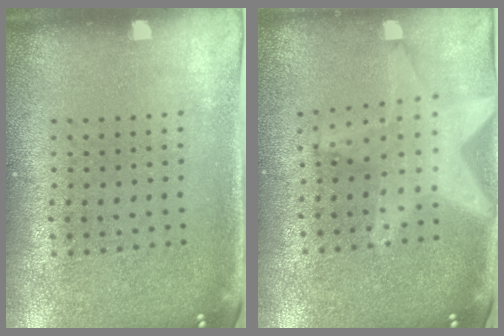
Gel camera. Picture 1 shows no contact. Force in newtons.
{"total": 2.3, "press": 1.8, "slide": 1.3}